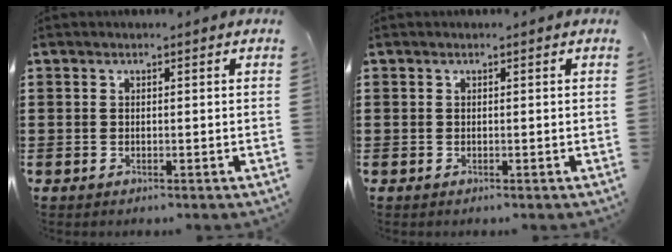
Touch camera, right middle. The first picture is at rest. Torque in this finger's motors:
{"motor_torque": [0.07, -0.10, 0.02, -0.01]}